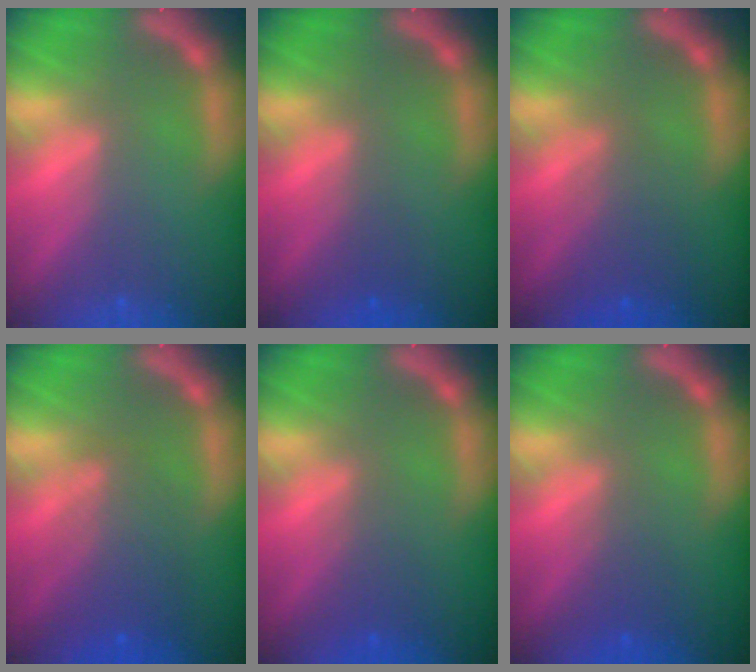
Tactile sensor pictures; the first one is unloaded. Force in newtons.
{"total": 0.9}
{"total": 3.1}
{"total": 4.5}
{"total": 2.0}
{"total": 2.0}